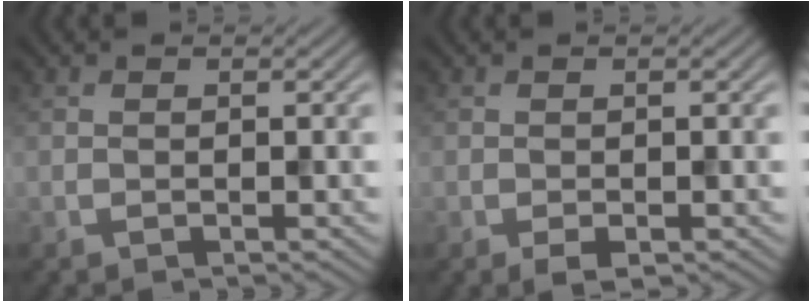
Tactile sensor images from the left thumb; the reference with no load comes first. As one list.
[{"total": 1.2, "force": [-0.7, 0.6, 0.9], "torque": [-0.018, -0.004, -0.010]}]